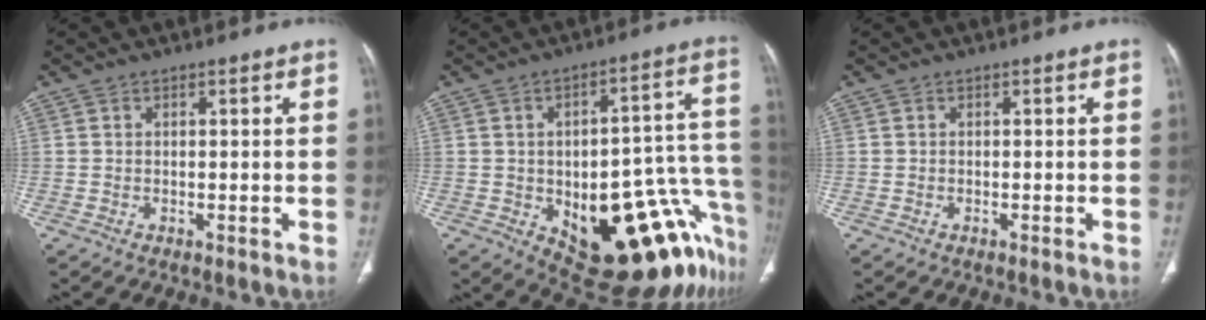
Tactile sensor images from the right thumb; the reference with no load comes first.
{"total": 24.3, "force": [-10.4, 9.8, 19.6], "torque": [-0.165, 0.078, -0.126]}
{"total": 0.0}